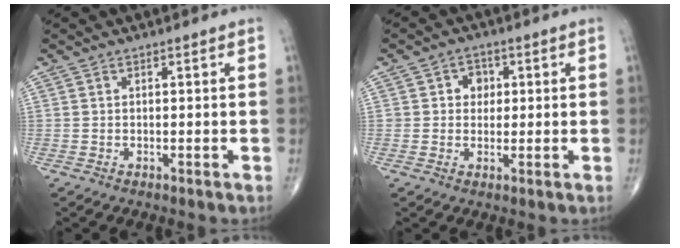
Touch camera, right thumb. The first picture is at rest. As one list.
[{"total": 3.7, "force": [0.8, 3.3, 1.6], "torque": [0.004, 0.004, 0.007]}]